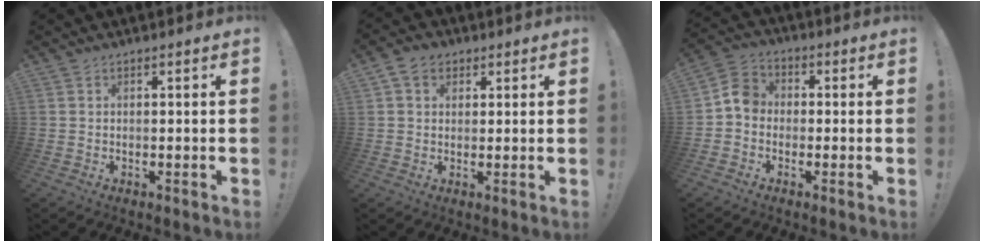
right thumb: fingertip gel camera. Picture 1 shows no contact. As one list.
[{"total": 5.8, "force": [2.4, 4.4, 2.8], "torque": [-0.052, 0.005, 0.047]}, {"total": 6.7, "force": [-1.5, 5.6, 3.5], "torque": [-0.052, 0.024, -0.025]}]